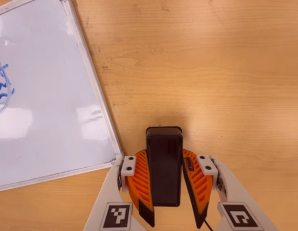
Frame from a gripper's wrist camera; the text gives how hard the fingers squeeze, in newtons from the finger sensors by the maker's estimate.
{"total": 9.6, "left": 7.3, "right": 11.9}